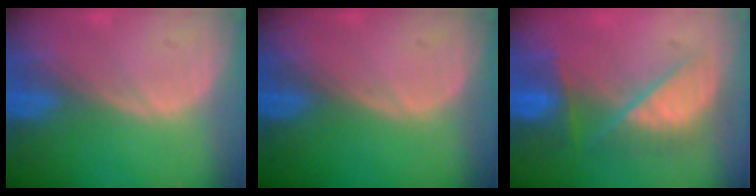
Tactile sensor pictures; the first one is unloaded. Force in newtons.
{"total": 0.0}
{"total": 7.4, "press": 7.4, "slide": 0.5}